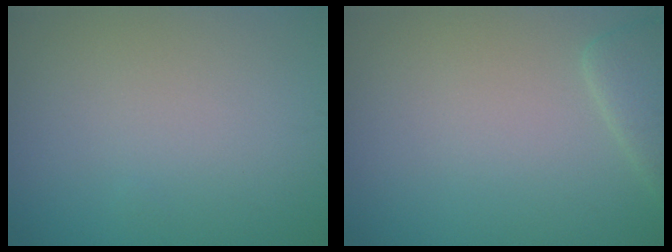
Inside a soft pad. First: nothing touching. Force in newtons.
{"total": 2.2, "press": 2.2, "slide": 0.2}